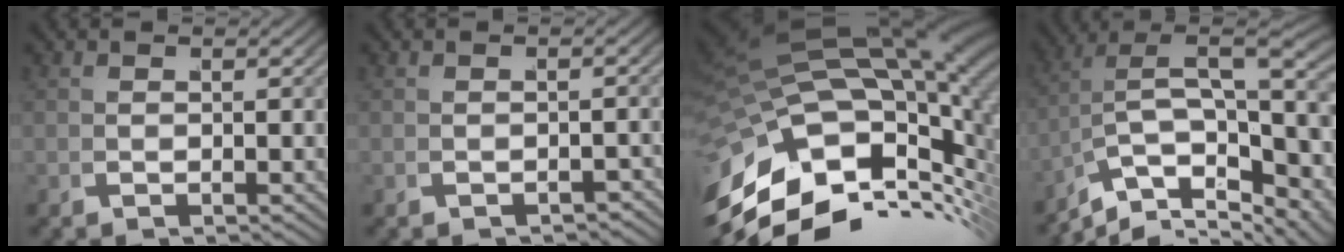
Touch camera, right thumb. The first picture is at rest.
{"total": 1.3, "force": [-1.3, 0.1, 0.0], "torque": [-0.001, -0.002, -0.021]}
{"total": 23.3, "force": [-0.3, 15.4, 17.5], "torque": [-0.283, 0.001, -0.009]}
{"total": 13.1, "force": [-2.2, 8.9, 9.4], "torque": [-0.167, -0.042, -0.026]}